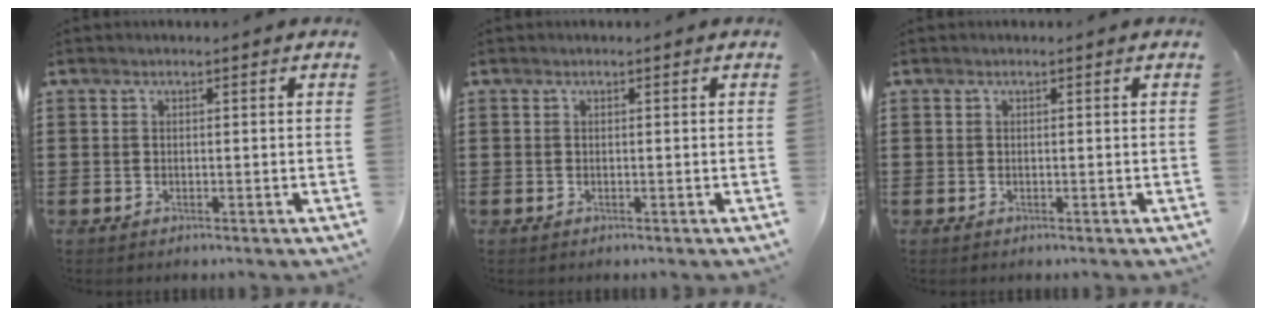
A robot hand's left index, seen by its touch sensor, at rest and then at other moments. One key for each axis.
{"total": 0.0}
{"total": 0.0}